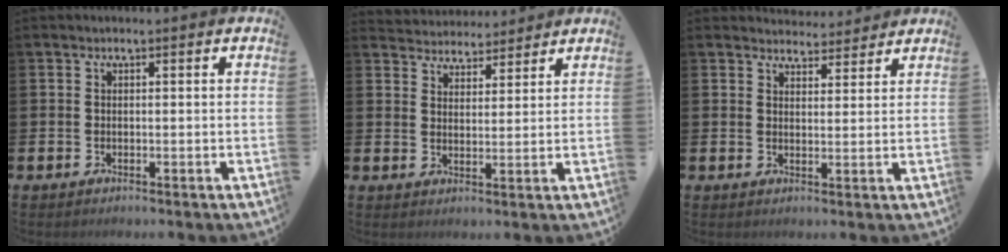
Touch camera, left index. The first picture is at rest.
{"total": 4.1, "force": [4.0, 1.1, -0.6], "torque": [-0.011, -0.020, 0.073]}
{"total": 3.7, "force": [3.6, 0.9, -0.3], "torque": [0.007, -0.020, 0.064]}